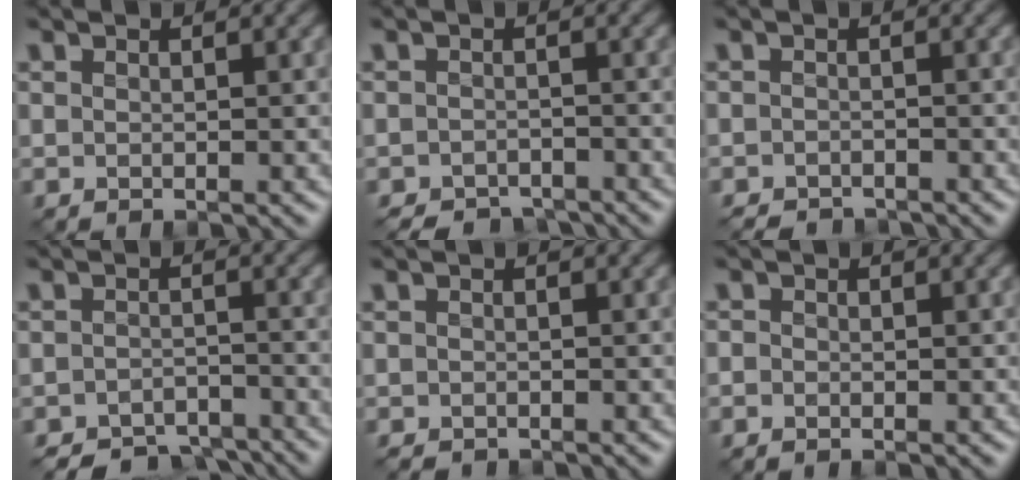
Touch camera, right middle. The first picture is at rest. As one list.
[{"total": 2.8, "force": [-2.6, 0.8, 0.3], "torque": [0.004, -0.002, -0.047]}, {"total": 1.9, "force": [-1.9, 0.3, 0.1], "torque": [0.004, -0.001, -0.035]}, {"total": 4.3, "force": [-4.0, 1.2, 0.8], "torque": [-0.005, -0.004, -0.065]}, {"total": 0.7, "force": [-0.7, 0.1, -0.1], "torque": [0.002, -0.006, -0.016]}, {"total": 0.7, "force": [-0.5, 0.5, 0.2], "torque": [-0.002, -0.005, -0.011]}]